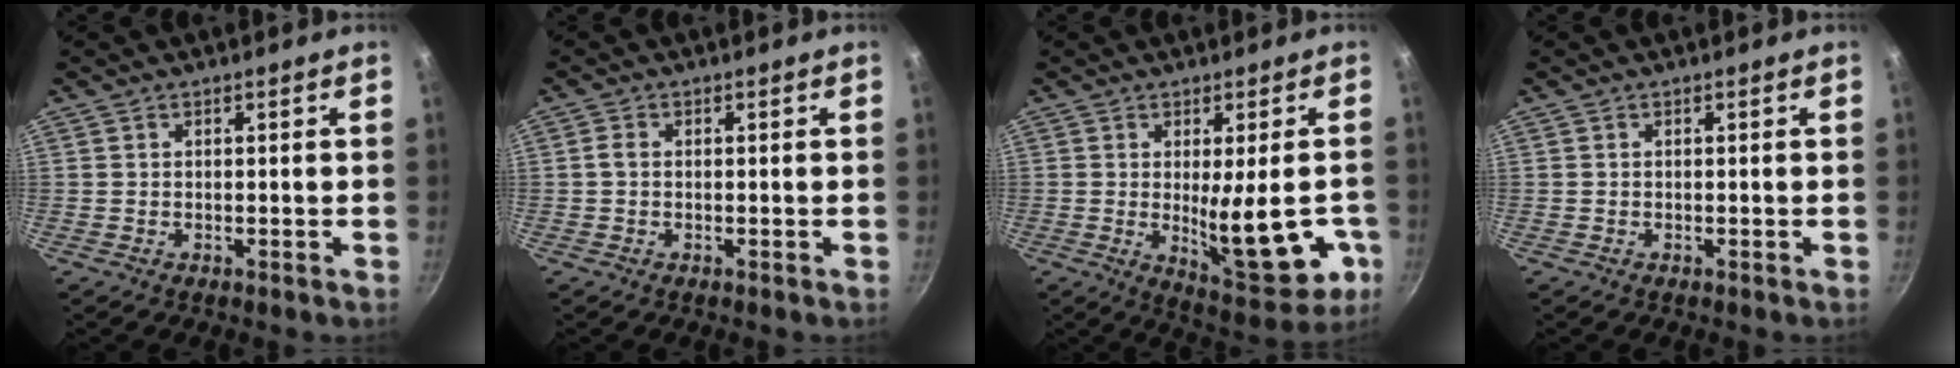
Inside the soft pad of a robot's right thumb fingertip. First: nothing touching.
{"total": 1.4, "force": [-0.1, 0.9, 1.0], "torque": [-0.018, 0.000, -0.003]}
{"total": 13.6, "force": [-2.5, 4.7, 12.5], "torque": [-0.149, -0.019, -0.019]}
{"total": 0.0}